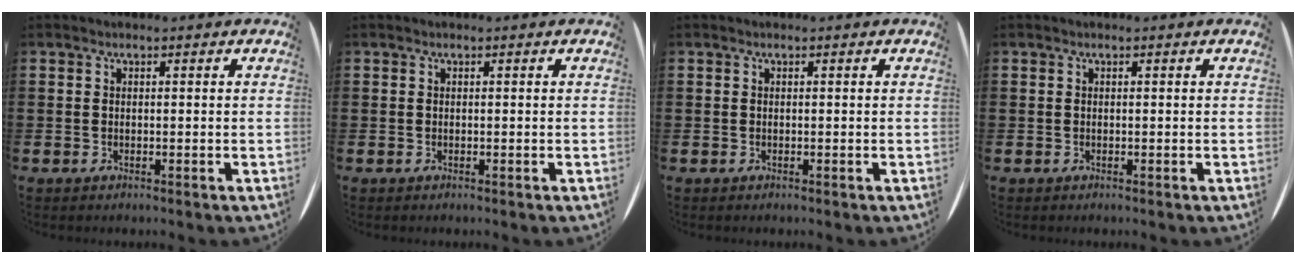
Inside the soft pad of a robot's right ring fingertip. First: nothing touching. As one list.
[{"total": 0.0}, {"total": 0.0}, {"total": 0.0}]